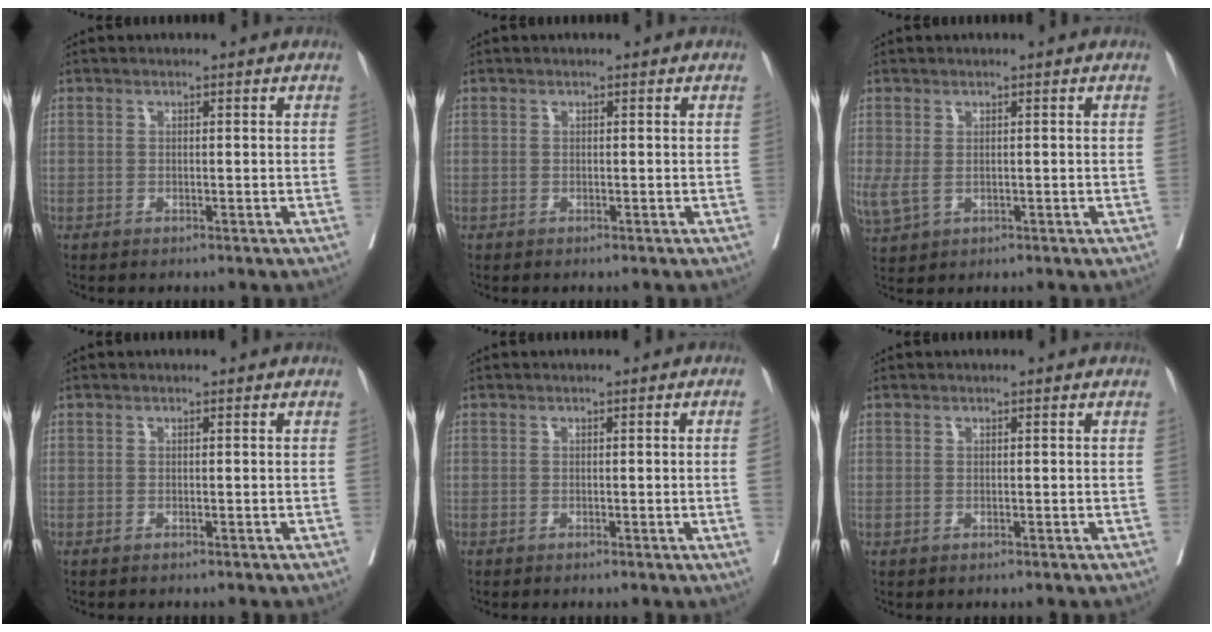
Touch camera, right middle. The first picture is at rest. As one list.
[{"total": 0.0}, {"total": 4.1, "force": [-0.1, 2.6, 3.2], "torque": [-0.083, -0.007, 0.008]}, {"total": 0.0}, {"total": 2.3, "force": [-0.2, -0.9, 2.2], "torque": [-0.034, -0.003, 0.002]}, {"total": 0.0}]